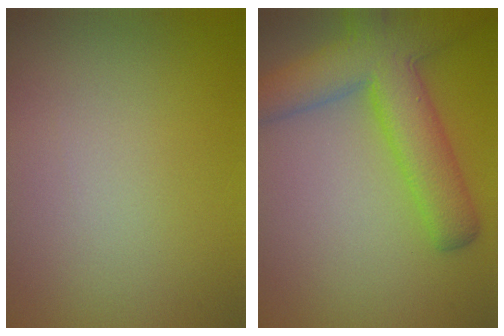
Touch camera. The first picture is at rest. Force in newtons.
{"total": 7.6, "press": 7.6, "slide": 0.4}